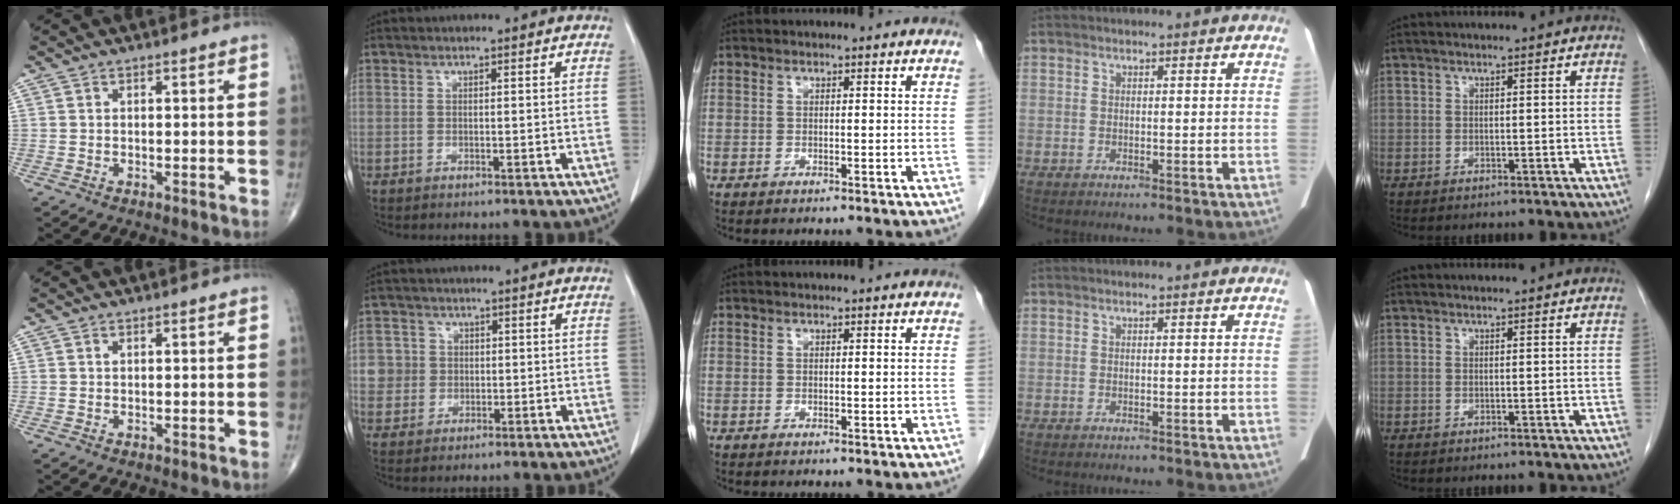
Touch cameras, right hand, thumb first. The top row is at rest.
{"index": {"total": 3.8, "force": [0.1, 3.8, -0.1], "torque": [0.015, 0.010, 0.004]}}